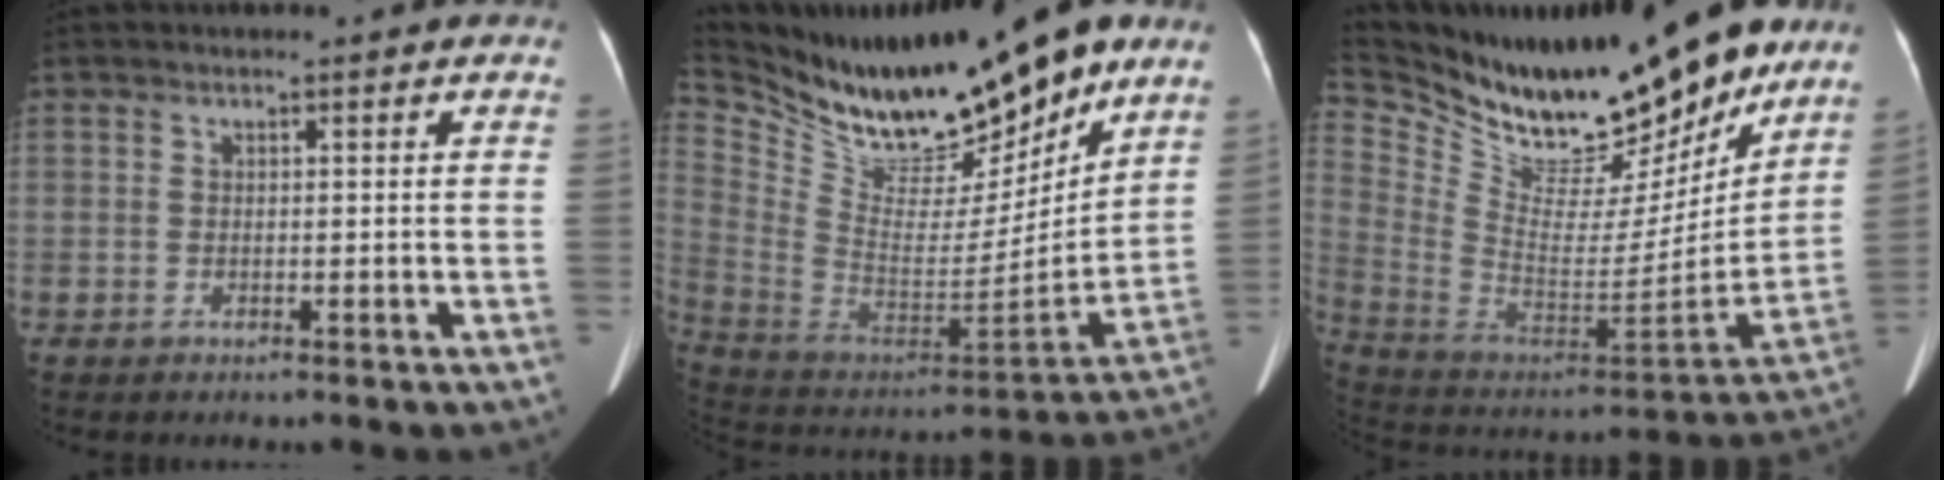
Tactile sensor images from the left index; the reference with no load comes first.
{"total": 23.9, "force": [19.1, 6.6, 12.7], "torque": [-0.238, -0.025, 0.322]}
{"total": 29.7, "force": [24.1, 10.0, 14.2], "torque": [-0.274, -0.022, 0.382]}